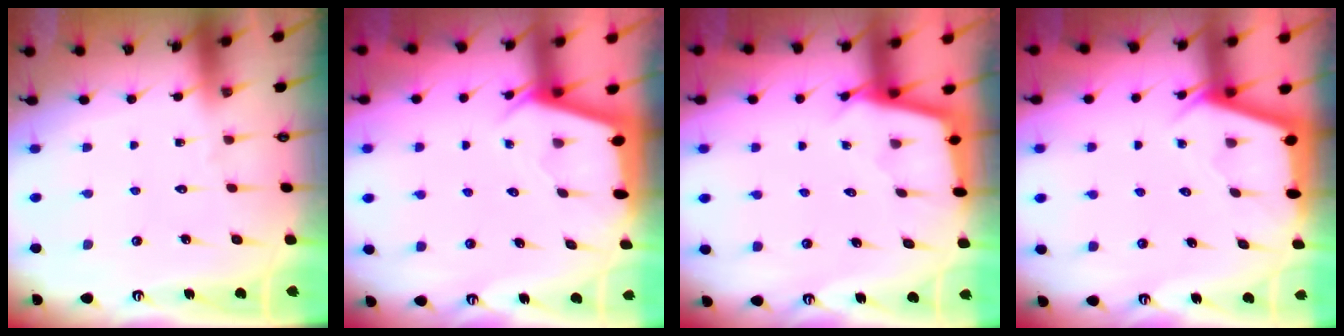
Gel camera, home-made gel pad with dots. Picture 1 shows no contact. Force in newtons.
{"total": 2.3, "press": 2.3, "slide": 0.3}
{"total": 2.3, "press": 2.3, "slide": 0.2}
{"total": 2.9, "press": 2.9, "slide": 0.3}